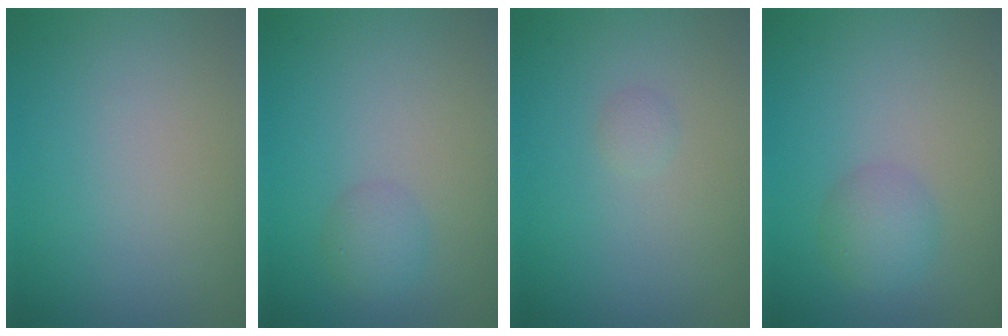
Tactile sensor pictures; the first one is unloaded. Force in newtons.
{"total": 1.6, "press": 1.6, "slide": 0.1}
{"total": 0.6, "press": 0.6, "slide": 0.0}
{"total": 2.4, "press": 2.4, "slide": 0.0}